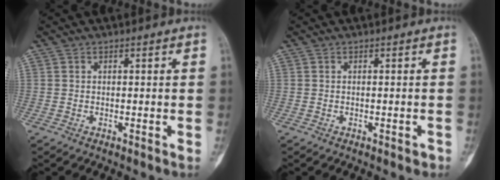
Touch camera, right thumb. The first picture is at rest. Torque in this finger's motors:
{"motor_torque": [0.29, 0.06, 0.13, -0.02, 0.07]}